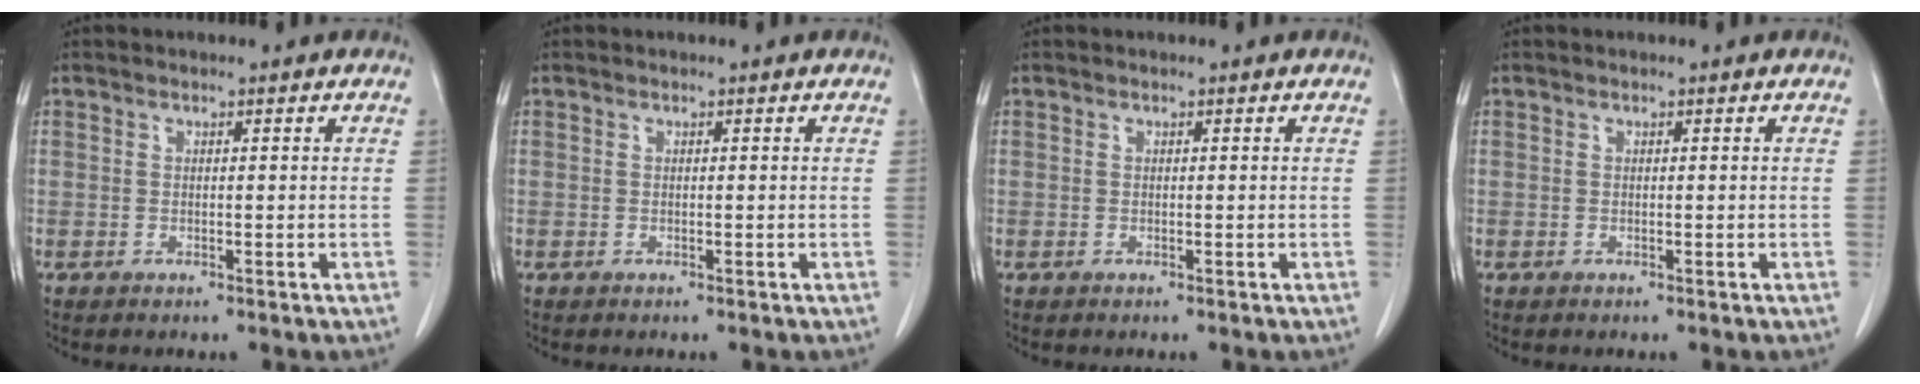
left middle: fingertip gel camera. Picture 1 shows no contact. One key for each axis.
{"total": 0.0}
{"total": 0.0}
{"total": 0.0}